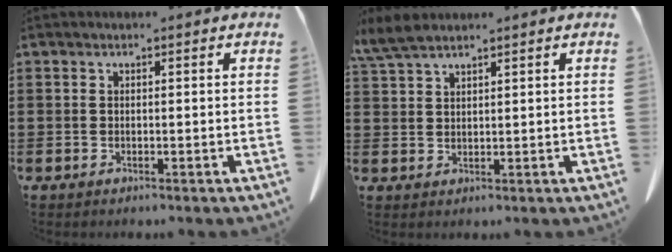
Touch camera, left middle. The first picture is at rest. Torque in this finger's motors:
{"motor_torque": [0.52, -0.34, 0.17, 0.10]}